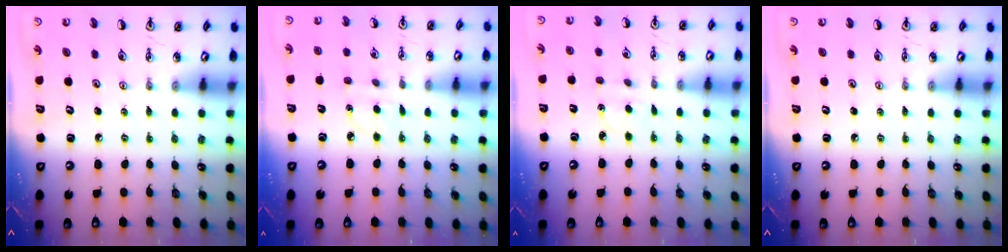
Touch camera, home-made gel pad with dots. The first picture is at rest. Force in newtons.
{"total": 4.7, "press": 4.7, "slide": 0.5}
{"total": 2.3, "press": 2.3, "slide": 0.3}
{"total": 0.0}